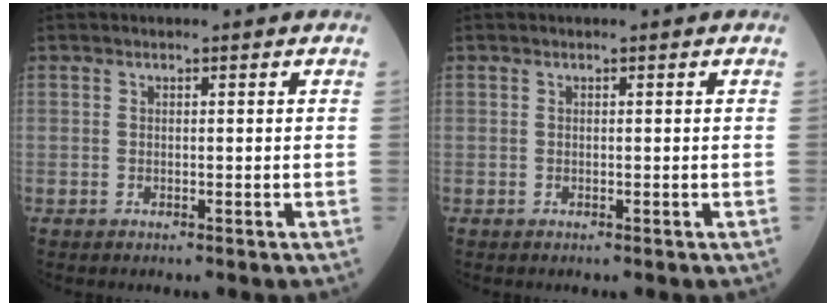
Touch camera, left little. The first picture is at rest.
{"total": 0.0}